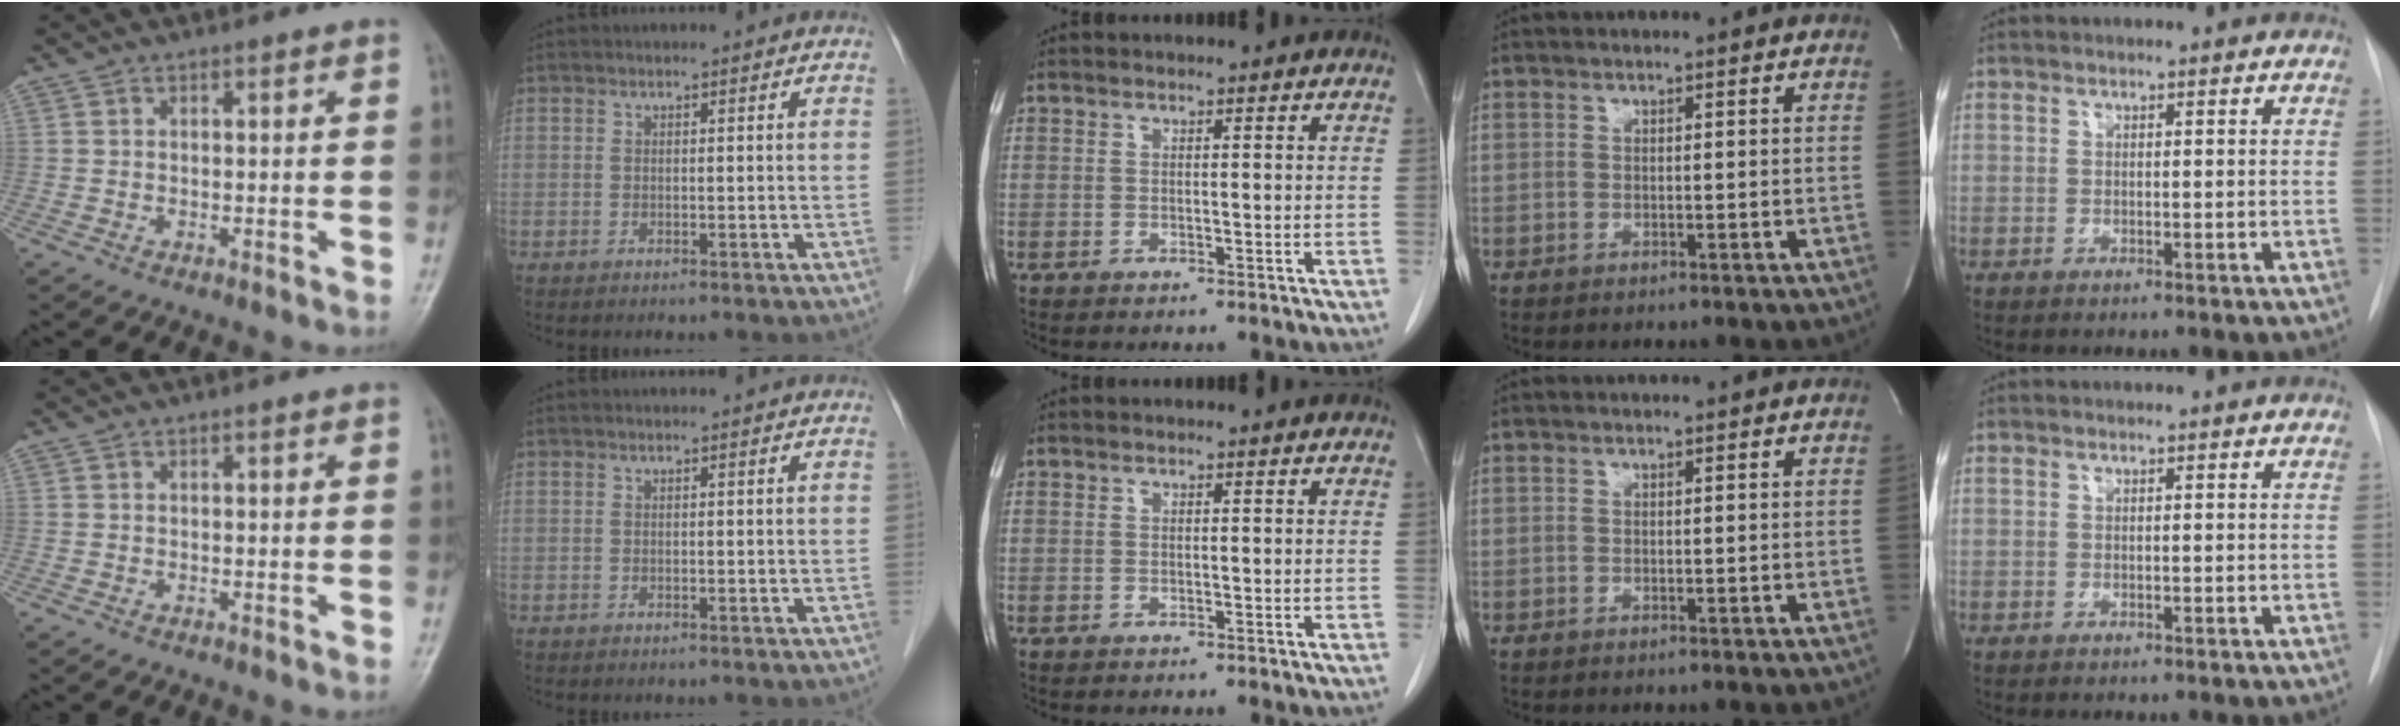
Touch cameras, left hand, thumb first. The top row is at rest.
{}